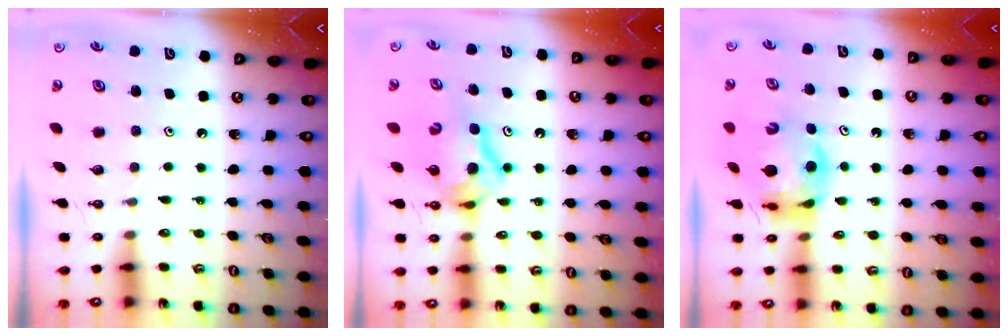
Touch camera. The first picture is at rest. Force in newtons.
{"total": 8.5, "press": 8.4, "slide": 0.9}
{"total": 10.3, "press": 10.2, "slide": 1.2}